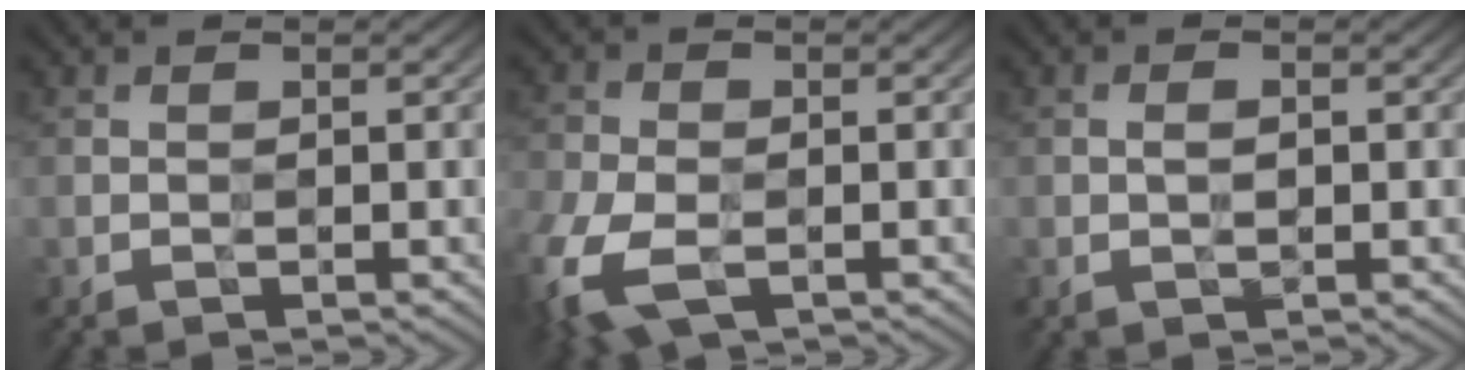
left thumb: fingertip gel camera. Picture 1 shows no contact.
{"total": 10.0, "force": [-4.5, 5.8, 6.8], "torque": [-0.193, -0.039, -0.081]}
{"total": 1.6, "force": [-0.1, 0.9, 1.3], "torque": [-0.024, 0.001, -0.003]}